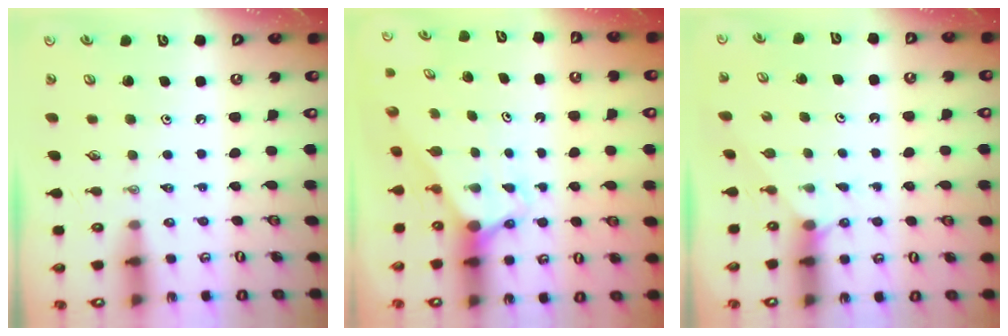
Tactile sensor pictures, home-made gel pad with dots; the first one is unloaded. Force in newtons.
{"total": 2.8, "press": 2.8, "slide": 0.0}
{"total": 3.0, "press": 2.9, "slide": 0.3}